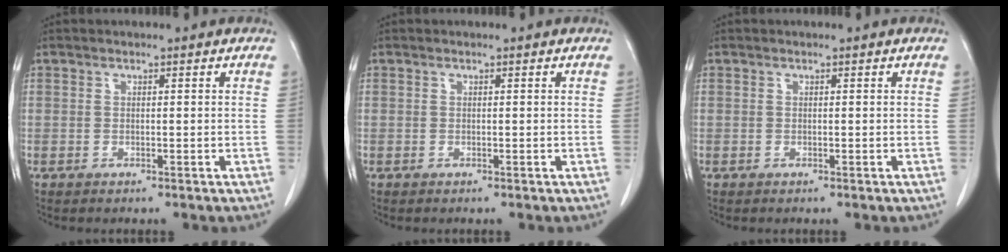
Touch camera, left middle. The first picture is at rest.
{"total": 0.0}
{"total": 0.0}